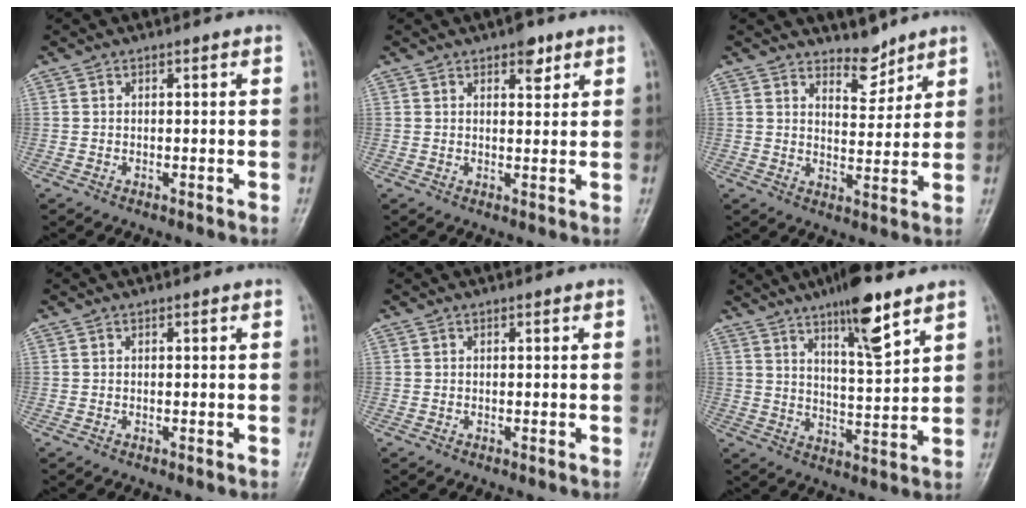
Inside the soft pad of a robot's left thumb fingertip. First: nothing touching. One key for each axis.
{"total": 3.6, "fx": 2.1, "fy": 1.7, "fz": 2.4, "tx": -0.020, "ty": -0.008, "tz": 0.027}
{"total": 4.9, "fx": 4.3, "fy": 2.1, "fz": 1.2, "tx": 0.003, "ty": -0.039, "tz": 0.075}
{"total": 0.0}
{"total": 0.0}
{"total": 11.4, "fx": 7.3, "fy": 2.3, "fz": 8.5, "tx": -0.127, "ty": -0.043, "tz": 0.119}